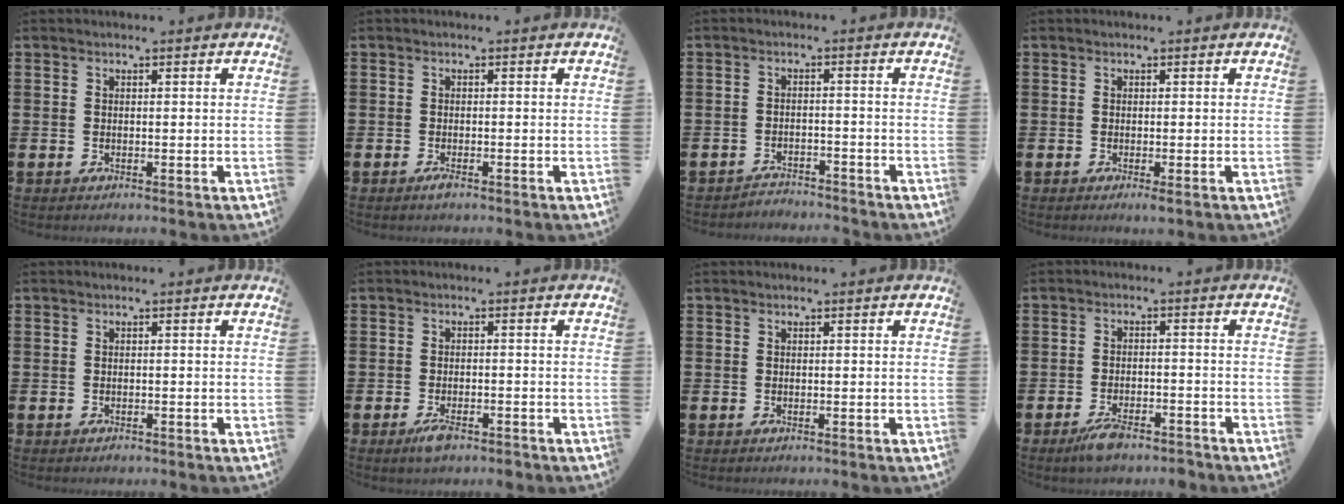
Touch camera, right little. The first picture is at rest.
{"total": 1.0, "force": [-0.4, 0.2, 0.8], "torque": [-0.016, -0.001, -0.008]}
{"total": 2.2, "force": [-2.1, 0.1, -0.3], "torque": [-0.002, 0.005, -0.049]}
{"total": 0.9, "force": [-0.1, 0.1, 0.9], "torque": [-0.017, -0.002, -0.001]}
{"total": 0.0}
{"total": 2.9, "force": [-1.5, 1.1, 2.2], "torque": [-0.030, 0.002, -0.030]}
{"total": 0.0}
{"total": 3.6, "force": [-2.6, 1.0, 2.3], "torque": [-0.044, 0.009, -0.051]}